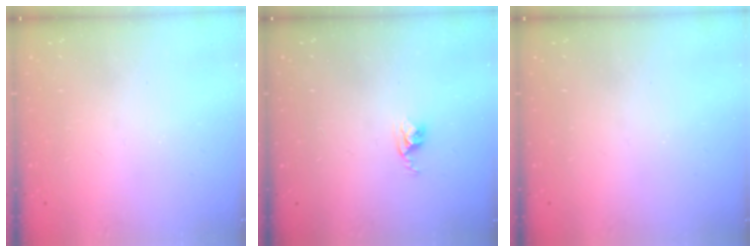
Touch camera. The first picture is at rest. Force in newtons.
{"total": 2.5, "press": 2.5, "slide": 0.4}
{"total": 0.0}